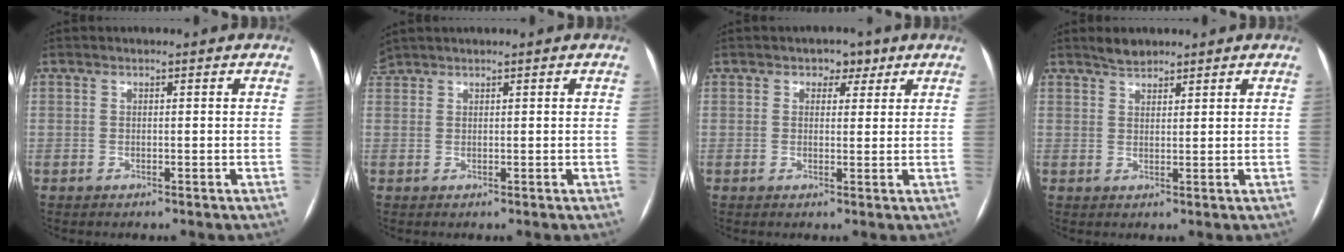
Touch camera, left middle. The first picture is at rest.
{"total": 1.3, "force": [1.3, 0.1, 0.0], "torque": [-0.010, 0.016, 0.033]}
{"total": 2.9, "force": [1.6, 2.0, 1.3], "torque": [-0.013, 0.007, 0.019]}
{"total": 2.5, "force": [2.3, 0.9, 0.7], "torque": [-0.016, 0.006, 0.039]}